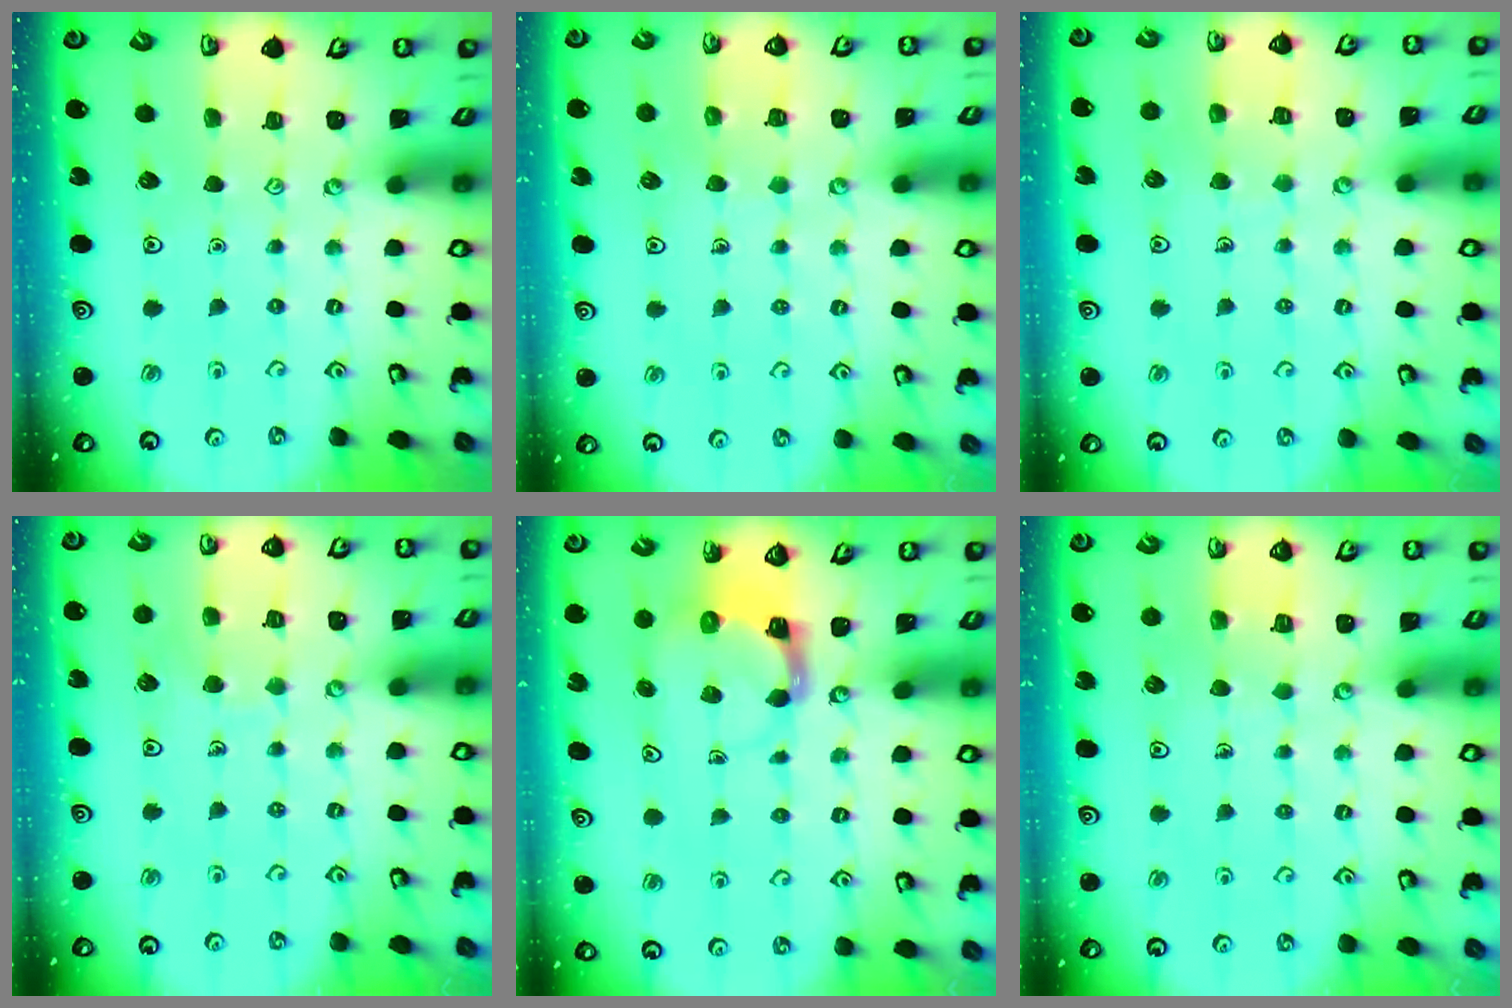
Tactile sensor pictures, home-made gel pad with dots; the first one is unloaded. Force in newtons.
{"total": 4.7, "press": 4.6, "slide": 0.4}
{"total": 5.6, "press": 5.6, "slide": 0.5}
{"total": 5.5, "press": 5.5, "slide": 0.5}
{"total": 4.0, "press": 3.9, "slide": 0.4}
{"total": 2.2, "press": 2.2, "slide": 0.0}